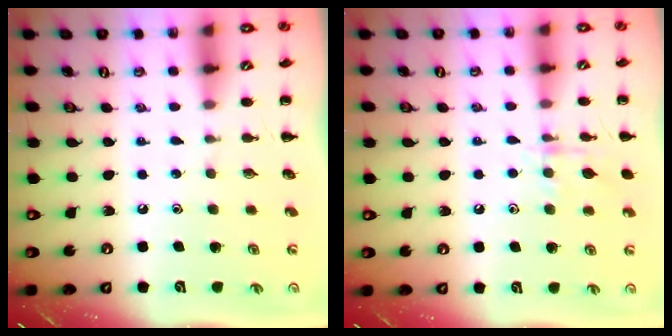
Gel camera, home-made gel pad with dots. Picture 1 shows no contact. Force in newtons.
{"total": 8.6, "press": 8.5, "slide": 1.3}